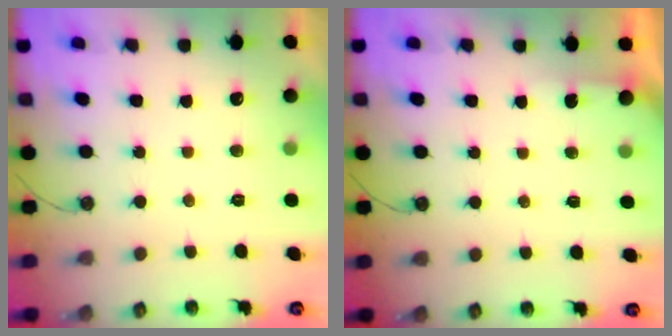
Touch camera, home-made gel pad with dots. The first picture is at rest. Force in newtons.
{"total": 1.5, "press": 1.5, "slide": 0.2}